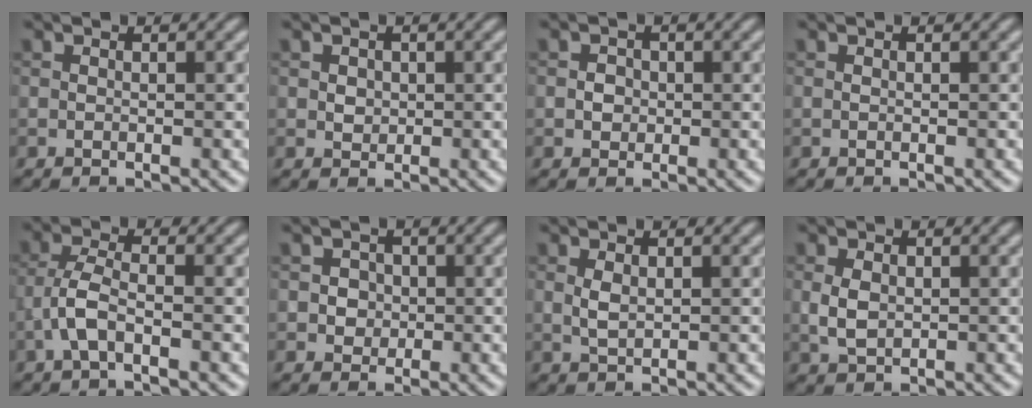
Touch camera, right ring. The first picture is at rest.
{"total": 1.2, "force": [0.2, 1.1, 0.5], "torque": [-0.009, 0.000, 0.006]}
{"total": 1.3, "force": [-0.1, 1.2, 0.5], "torque": [-0.002, -0.001, -0.003]}
{"total": 0.0}
{"total": 2.9, "force": [-1.3, 1.0, 2.4], "torque": [-0.056, 0.007, -0.036]}
{"total": 2.3, "force": [0.3, 2.1, 0.9], "torque": [0.000, 0.005, 0.004]}
{"total": 1.4, "force": [0.4, 0.7, 1.1], "torque": [-0.028, -0.001, 0.011]}
{"total": 2.3, "force": [0.1, 1.6, 1.6], "torque": [-0.039, 0.001, 0.005]}